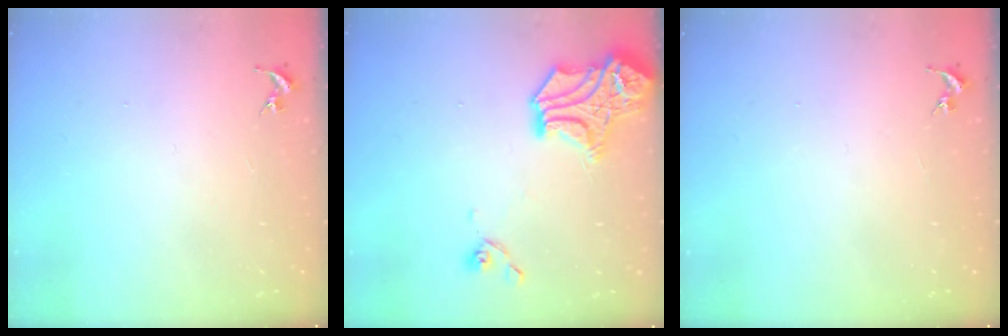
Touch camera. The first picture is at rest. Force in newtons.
{"total": 17.1, "press": 17.0, "slide": 1.5}
{"total": 0.0}